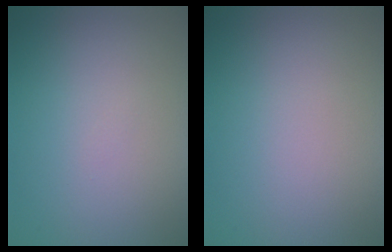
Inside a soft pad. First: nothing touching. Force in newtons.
{"total": 0.0}